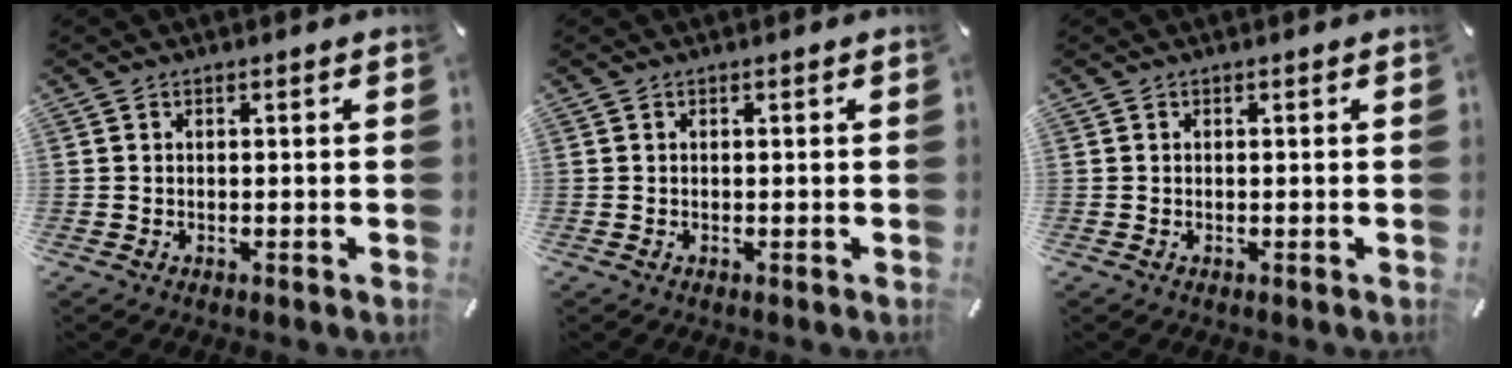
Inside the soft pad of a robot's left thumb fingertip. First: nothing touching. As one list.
[{"total": 0.0}, {"total": 0.0}]